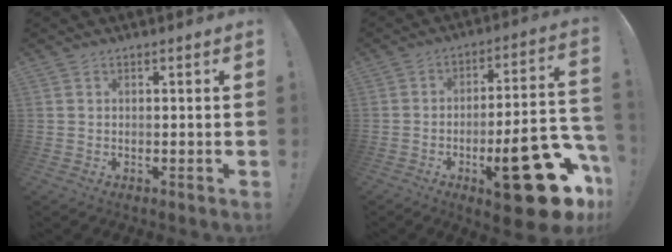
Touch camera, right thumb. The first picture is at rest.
{"total": 25.6, "force": [-11.1, 8.2, 21.5], "torque": [-0.276, 0.061, -0.160]}